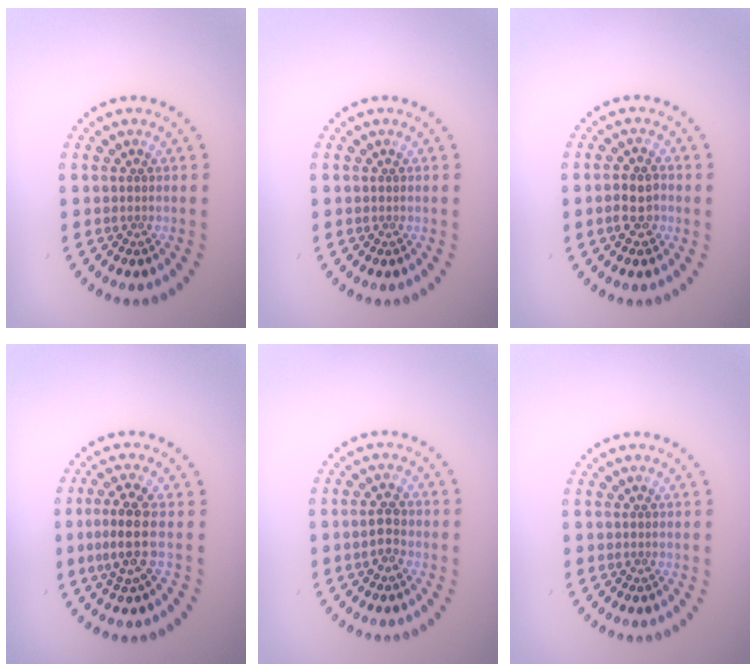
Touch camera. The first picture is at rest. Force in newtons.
{"total": 0.0}
{"total": 2.5, "press": 2.4, "slide": 0.6}
{"total": 3.4, "press": 2.9, "slide": 1.8}
{"total": 2.1, "press": 2.1, "slide": 0.5}
{"total": 0.0}